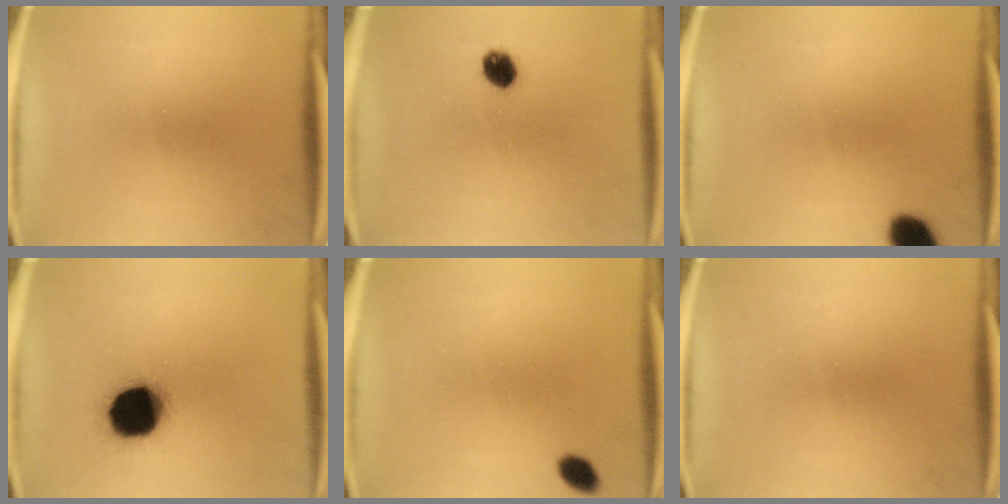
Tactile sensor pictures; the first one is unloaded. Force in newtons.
{"total": 4.2}
{"total": 5.7}
{"total": 18.5}
{"total": 2.7}
{"total": 0.0}